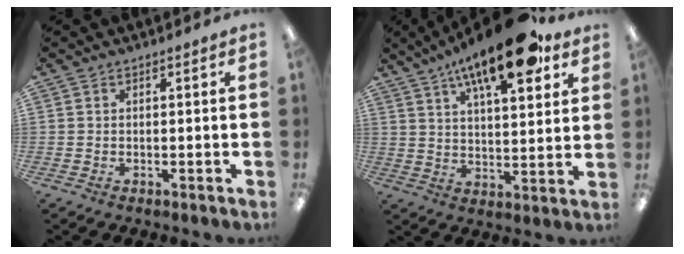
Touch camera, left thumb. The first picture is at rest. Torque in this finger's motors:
{"motor_torque": [2.47, 2.54, 1.37, -1.40, 0.15]}